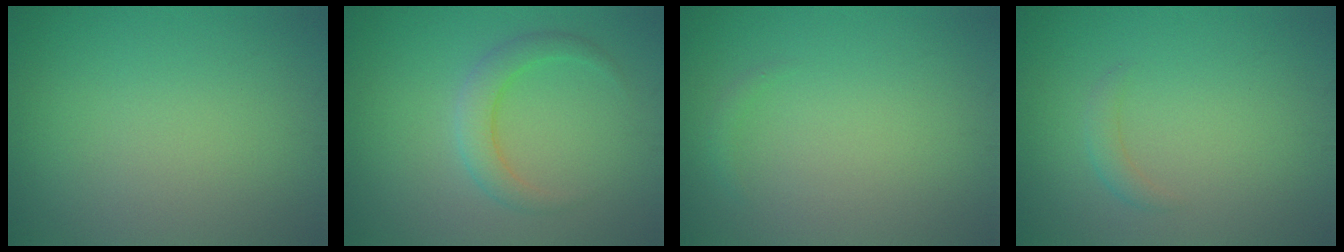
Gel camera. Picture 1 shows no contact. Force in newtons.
{"total": 2.7, "press": 2.7, "slide": 0.2}
{"total": 0.6, "press": 0.6, "slide": 0.0}
{"total": 1.2, "press": 1.2, "slide": 0.1}